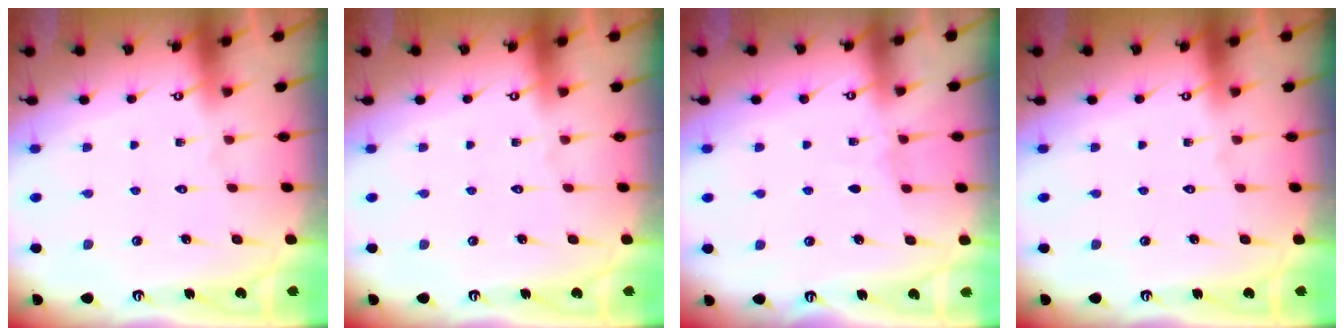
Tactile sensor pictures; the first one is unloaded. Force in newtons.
{"total": 0.0}
{"total": 2.1, "press": 2.1, "slide": 0.3}
{"total": 0.0}